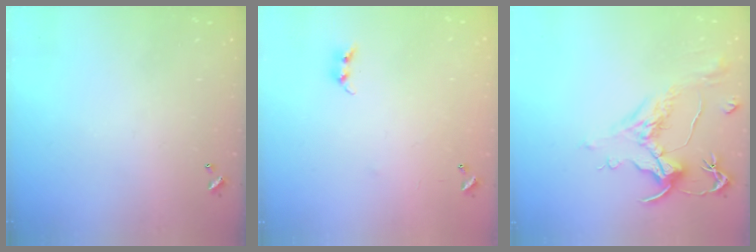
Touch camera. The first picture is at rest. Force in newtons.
{"total": 5.9, "press": 5.9, "slide": 0.7}
{"total": 1.6, "press": 0.8, "slide": 1.4}